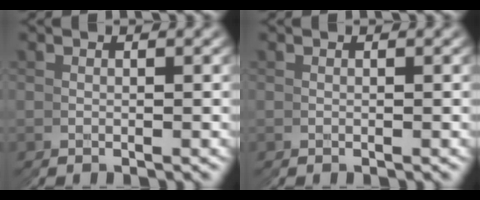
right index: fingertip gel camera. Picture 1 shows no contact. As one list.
[{"total": 0.0}]